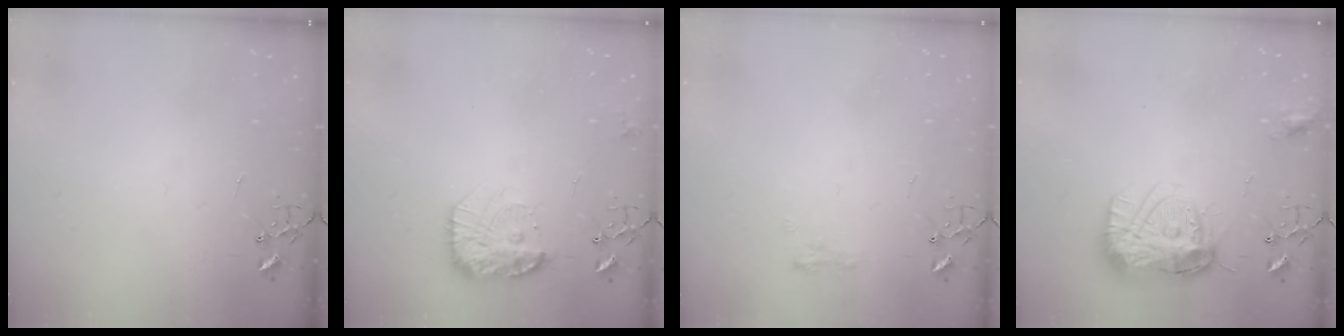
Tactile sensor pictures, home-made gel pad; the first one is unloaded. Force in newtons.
{"total": 16.1, "press": 16.0, "slide": 1.4}
{"total": 8.5, "press": 8.5, "slide": 0.6}
{"total": 16.8, "press": 16.7, "slide": 1.5}